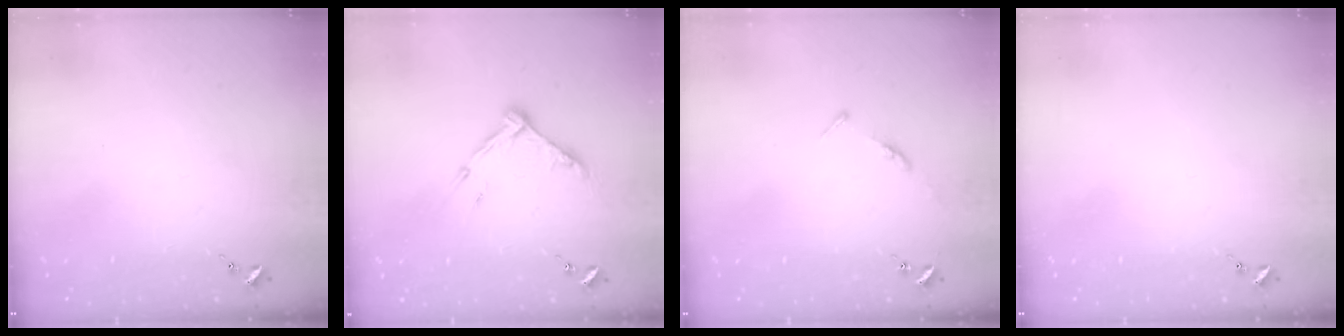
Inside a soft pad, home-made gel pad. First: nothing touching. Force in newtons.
{"total": 10.4, "press": 10.4, "slide": 0.8}
{"total": 3.4, "press": 3.4, "slide": 0.3}
{"total": 0.0}